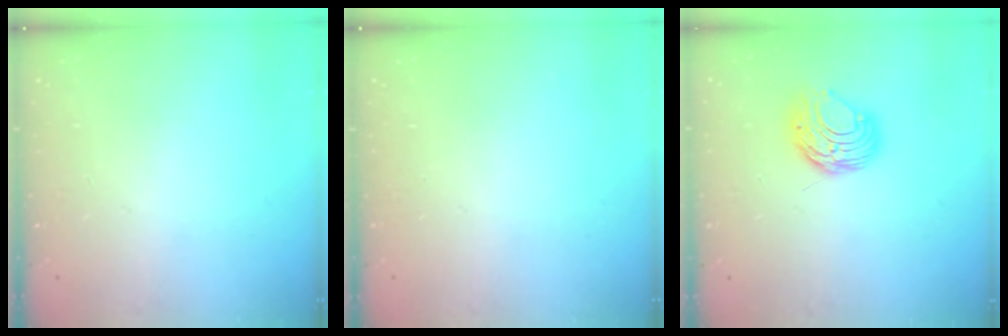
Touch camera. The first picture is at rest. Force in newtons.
{"total": 0.0}
{"total": 8.8, "press": 8.8, "slide": 0.8}